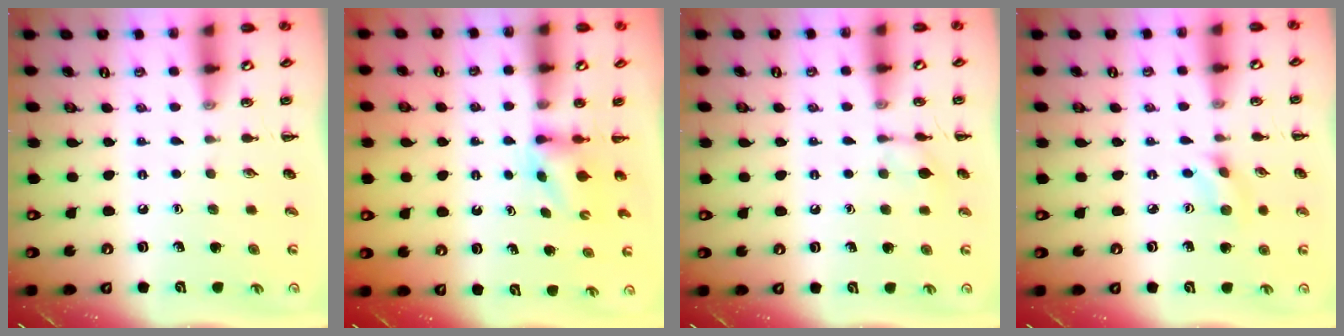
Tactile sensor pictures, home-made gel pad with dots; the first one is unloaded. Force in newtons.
{"total": 2.7, "press": 2.5, "slide": 1.0}
{"total": 6.9, "press": 6.9, "slide": 0.5}
{"total": 2.7, "press": 2.6, "slide": 0.8}